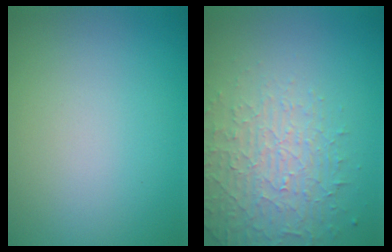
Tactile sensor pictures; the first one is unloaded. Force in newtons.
{"total": 4.5, "press": 3.2, "slide": 3.1}